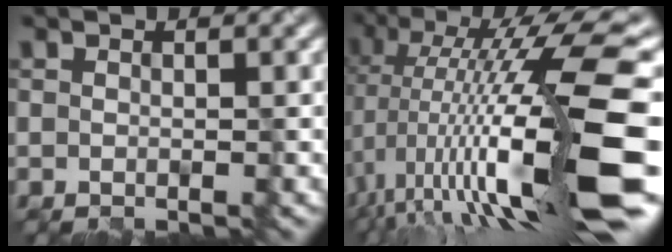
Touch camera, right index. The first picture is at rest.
{"total": 16.8, "force": [-2.3, 3.8, 16.2], "torque": [-0.268, 0.018, -0.043]}